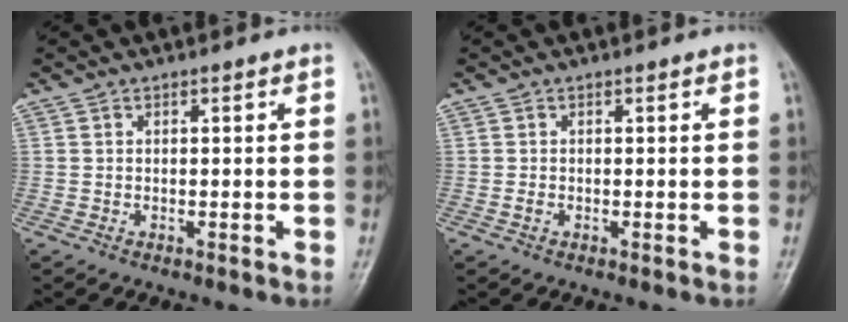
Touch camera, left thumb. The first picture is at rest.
{"total": 0.7, "force": [0.0, 0.5, 0.5], "torque": [-0.008, -0.001, -0.001]}